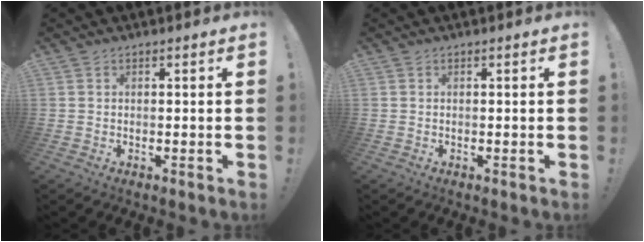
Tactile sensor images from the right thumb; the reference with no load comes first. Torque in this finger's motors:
{"motor_torque": [-0.03, 0.02, -0.08, 0.08, 0.03]}